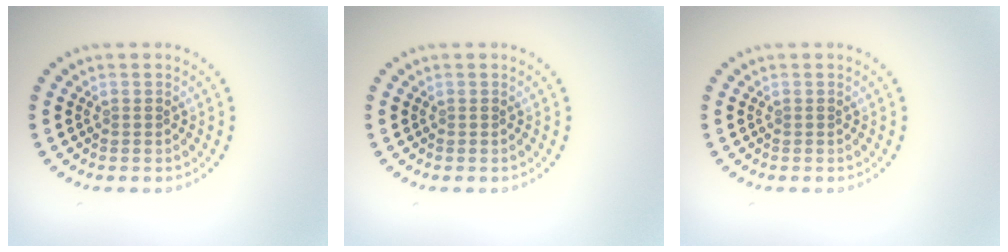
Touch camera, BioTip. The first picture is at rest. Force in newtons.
{"total": 0.0}
{"total": 0.0}